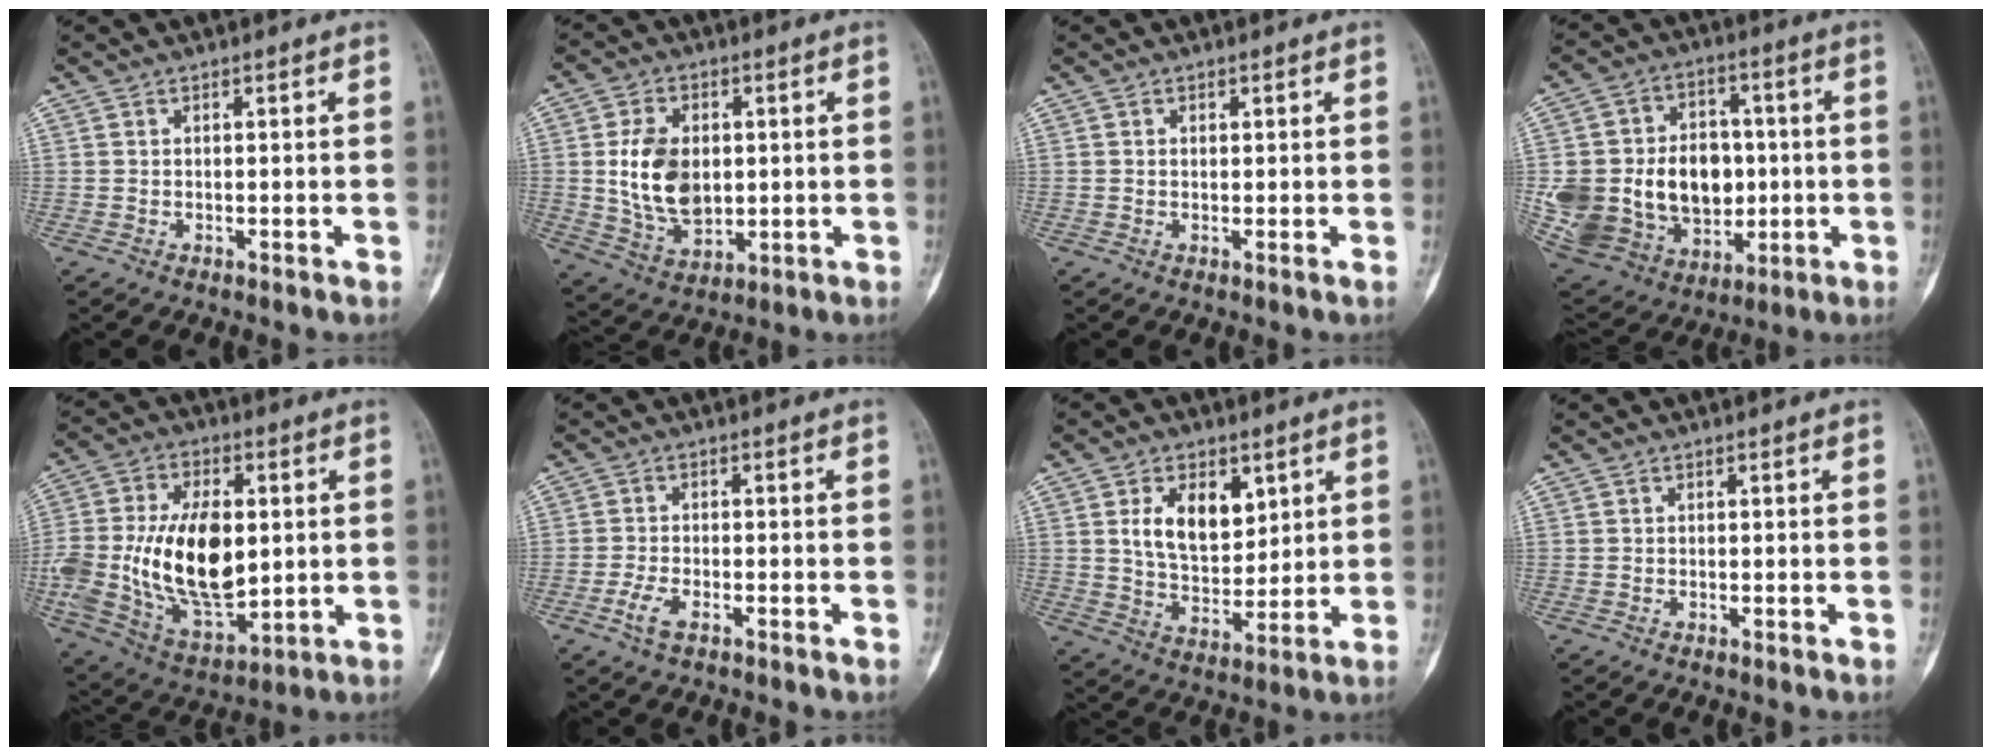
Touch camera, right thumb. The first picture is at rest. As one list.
[{"total": 12.7, "force": [0.7, 8.7, 9.2], "torque": [-0.140, -0.007, 0.025]}, {"total": 0.7, "force": [0.1, 0.5, 0.4], "torque": [0.000, 0.001, 0.001]}, {"total": 27.8, "force": [-1.8, 20.9, 18.2], "torque": [-0.345, 0.025, 0.002]}, {"total": 24.5, "force": [0.1, 14.5, 19.8], "torque": [-0.380, -0.011, 0.021]}, {"total": 3.8, "force": [-2.1, 1.7, 2.6], "torque": [-0.056, 0.008, -0.042]}, {"total": 11.4, "force": [4.0, 7.0, 8.0], "torque": [-0.098, -0.023, 0.079]}, {"total": 0.0}]